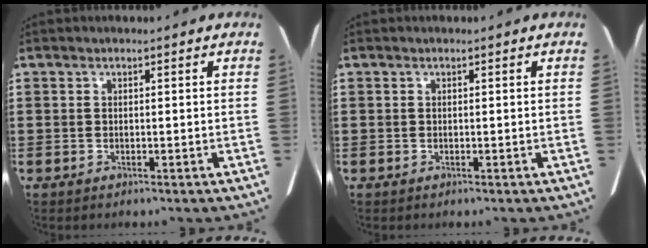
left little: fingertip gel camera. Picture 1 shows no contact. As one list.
[{"total": 0.0}]